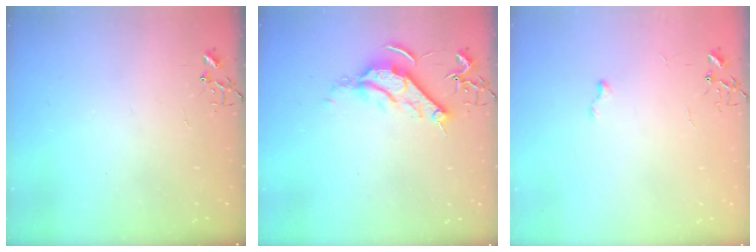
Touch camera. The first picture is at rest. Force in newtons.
{"total": 9.6, "press": 9.6, "slide": 0.1}
{"total": 4.1, "press": 4.1, "slide": 0.6}